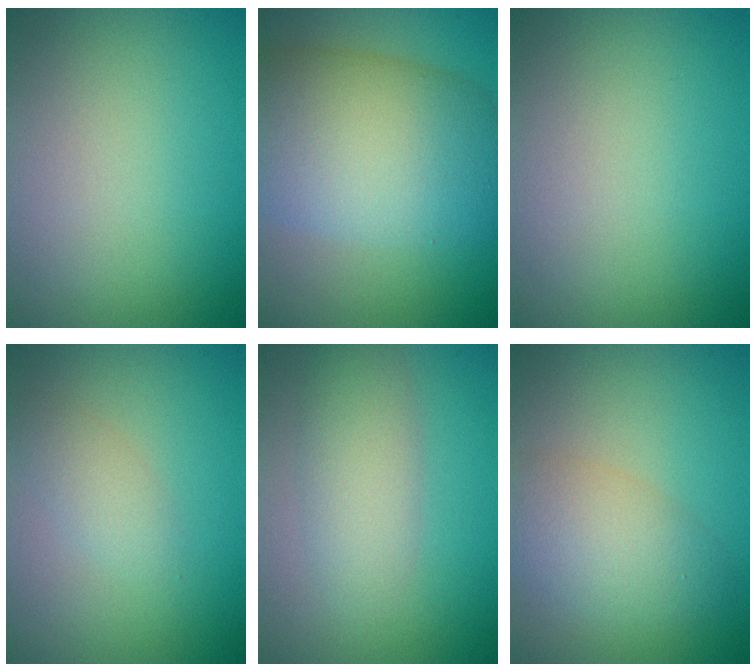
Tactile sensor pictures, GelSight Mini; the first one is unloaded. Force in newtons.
{"total": 12.4, "press": 12.4, "slide": 0.4}
{"total": 0.0}
{"total": 1.7, "press": 1.7, "slide": 0.0}
{"total": 3.6, "press": 3.6, "slide": 0.1}
{"total": 4.2, "press": 4.2, "slide": 0.2}